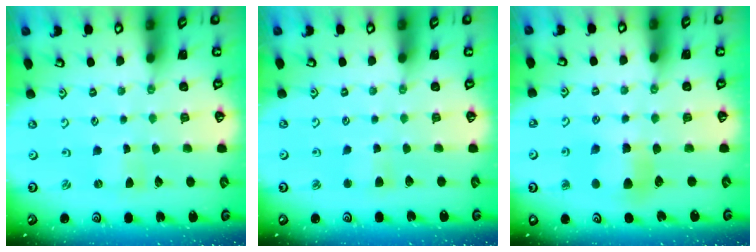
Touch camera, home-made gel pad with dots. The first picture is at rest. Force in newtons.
{"total": 2.8, "press": 2.8, "slide": 0.5}
{"total": 6.0, "press": 5.9, "slide": 0.6}